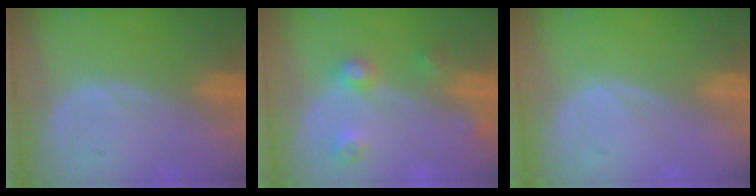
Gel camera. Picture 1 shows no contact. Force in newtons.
{"total": 4.6, "press": 4.1, "slide": 2.1}
{"total": 0.0}